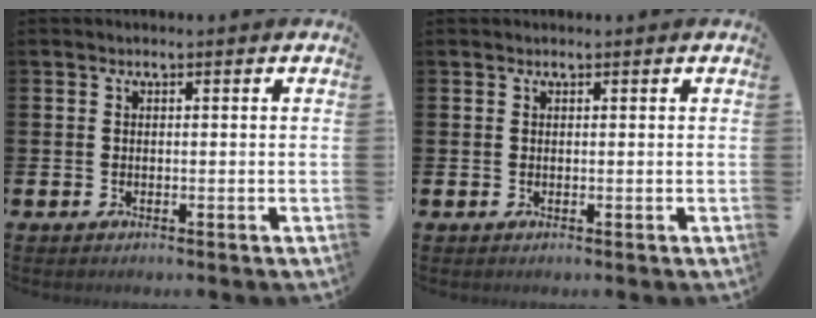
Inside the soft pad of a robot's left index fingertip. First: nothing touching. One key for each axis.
{"total": 0.0}